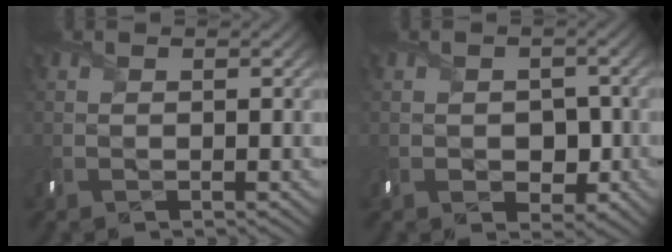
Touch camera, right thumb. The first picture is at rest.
{"total": 3.5, "force": [-0.8, 2.8, 2.0], "torque": [-0.030, -0.013, -0.015]}